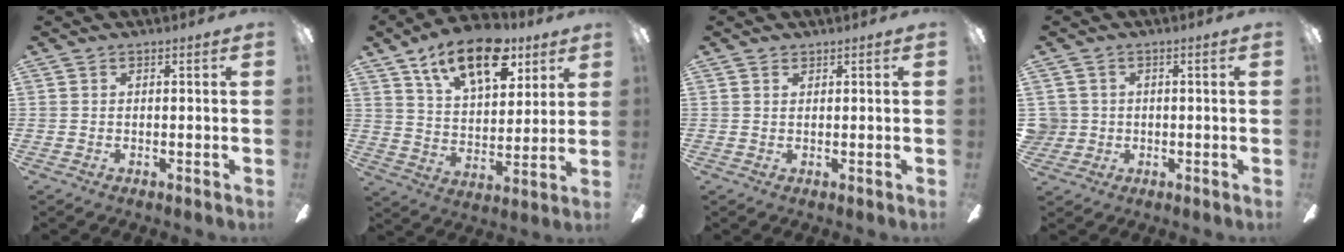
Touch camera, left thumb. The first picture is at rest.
{"total": 18.2, "force": [10.6, 9.2, 11.7], "torque": [-0.176, -0.042, 0.180]}
{"total": 0.8, "force": [0.6, 0.5, 0.2], "torque": [-0.006, 0.001, 0.012]}
{"total": 4.1, "force": [0.4, 4.0, 0.4], "torque": [-0.026, 0.010, 0.008]}